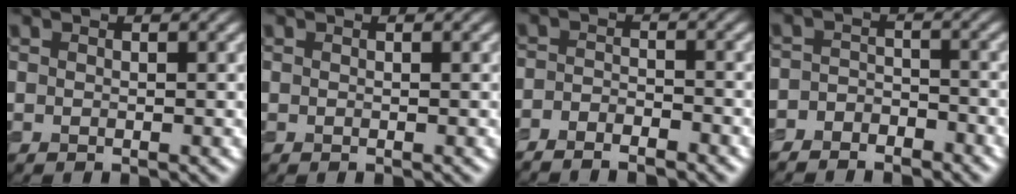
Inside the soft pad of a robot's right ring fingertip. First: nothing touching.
{"total": 0.0}
{"total": 3.2, "force": [-2.8, 0.6, 1.3], "torque": [-0.030, -0.001, -0.054]}
{"total": 3.4, "force": [-3.0, 1.4, 0.7], "torque": [-0.009, 0.000, -0.062]}